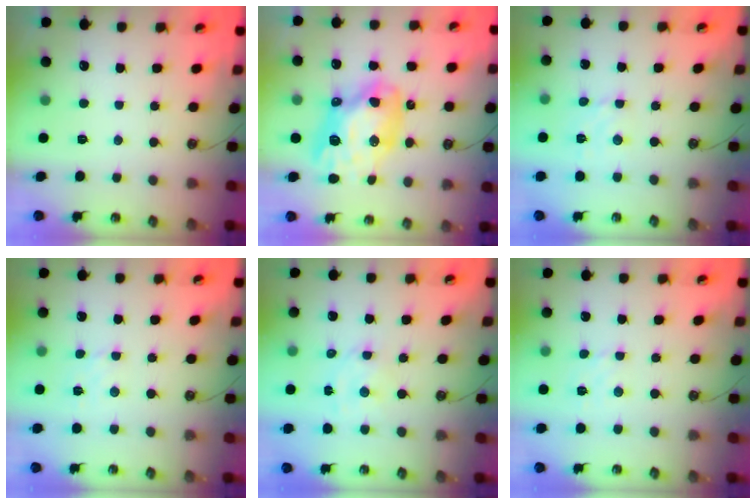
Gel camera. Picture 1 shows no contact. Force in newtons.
{"total": 15.1, "press": 15.0, "slide": 2.1}
{"total": 2.6, "press": 2.6, "slide": 0.4}
{"total": 2.9, "press": 2.8, "slide": 0.6}
{"total": 3.0, "press": 3.0, "slide": 0.3}
{"total": 2.2, "press": 2.1, "slide": 0.4}